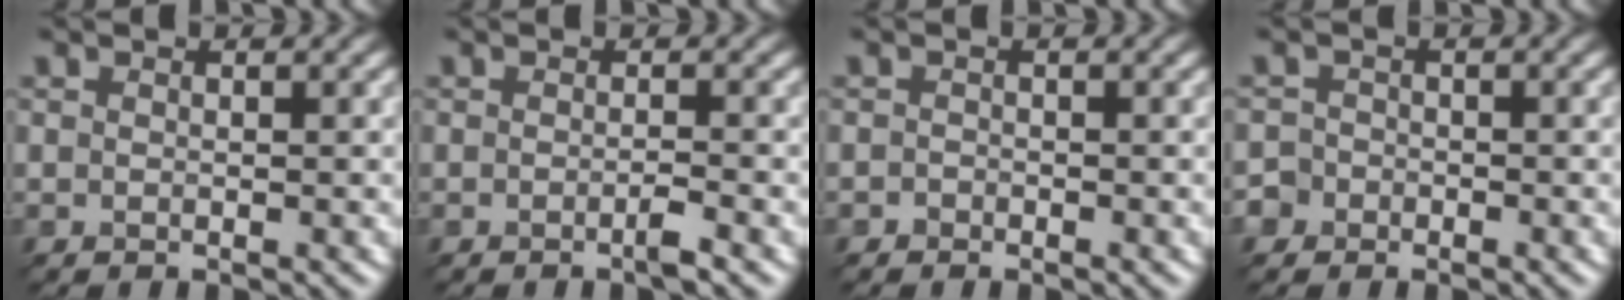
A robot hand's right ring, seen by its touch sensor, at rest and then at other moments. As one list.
[{"total": 1.3, "force": [-1.1, -0.6, 0.4], "torque": [-0.016, 0.001, -0.010]}, {"total": 1.5, "force": [-0.9, -0.7, -0.9], "torque": [-0.003, 0.003, -0.002]}, {"total": 2.0, "force": [-1.8, 0.3, -1.0], "torque": [-0.001, 0.004, -0.018]}]